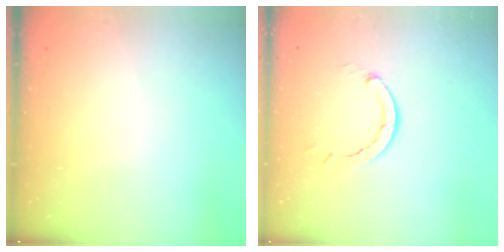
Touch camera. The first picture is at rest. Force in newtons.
{"total": 2.9, "press": 2.9, "slide": 0.5}